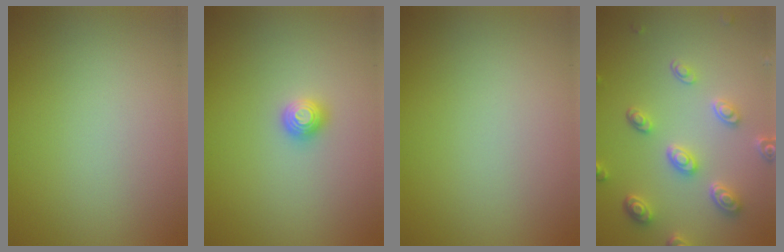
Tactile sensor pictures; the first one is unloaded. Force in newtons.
{"total": 1.2, "press": 1.1, "slide": 0.3}
{"total": 0.0}
{"total": 4.6, "press": 3.7, "slide": 2.7}